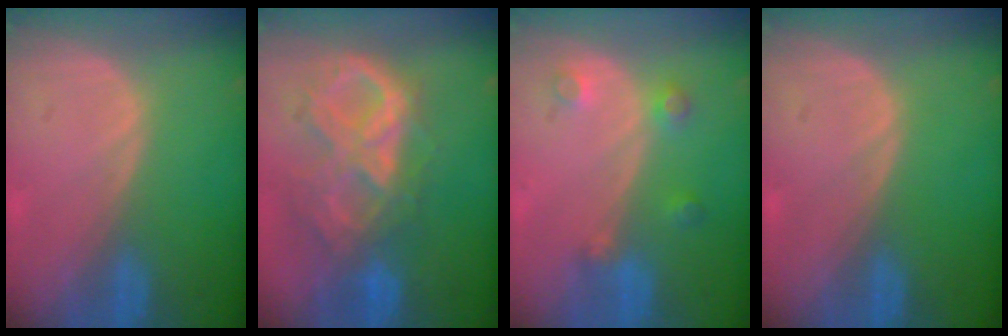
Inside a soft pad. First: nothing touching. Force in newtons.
{"total": 10.4, "press": 8.9, "slide": 5.4}
{"total": 3.6, "press": 3.3, "slide": 1.5}
{"total": 0.0}